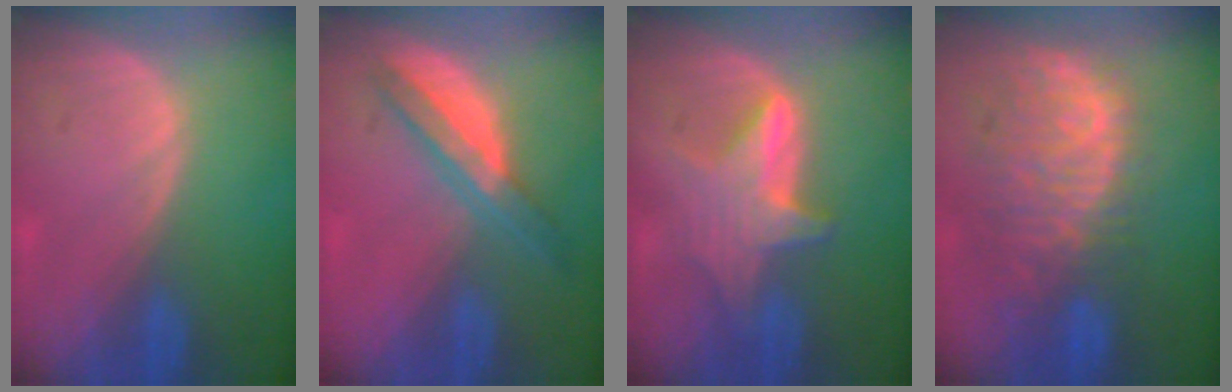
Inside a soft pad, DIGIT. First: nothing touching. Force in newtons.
{"total": 5.6, "press": 5.2, "slide": 1.9}
{"total": 6.3, "press": 6.2, "slide": 0.7}
{"total": 11.2, "press": 9.6, "slide": 5.7}